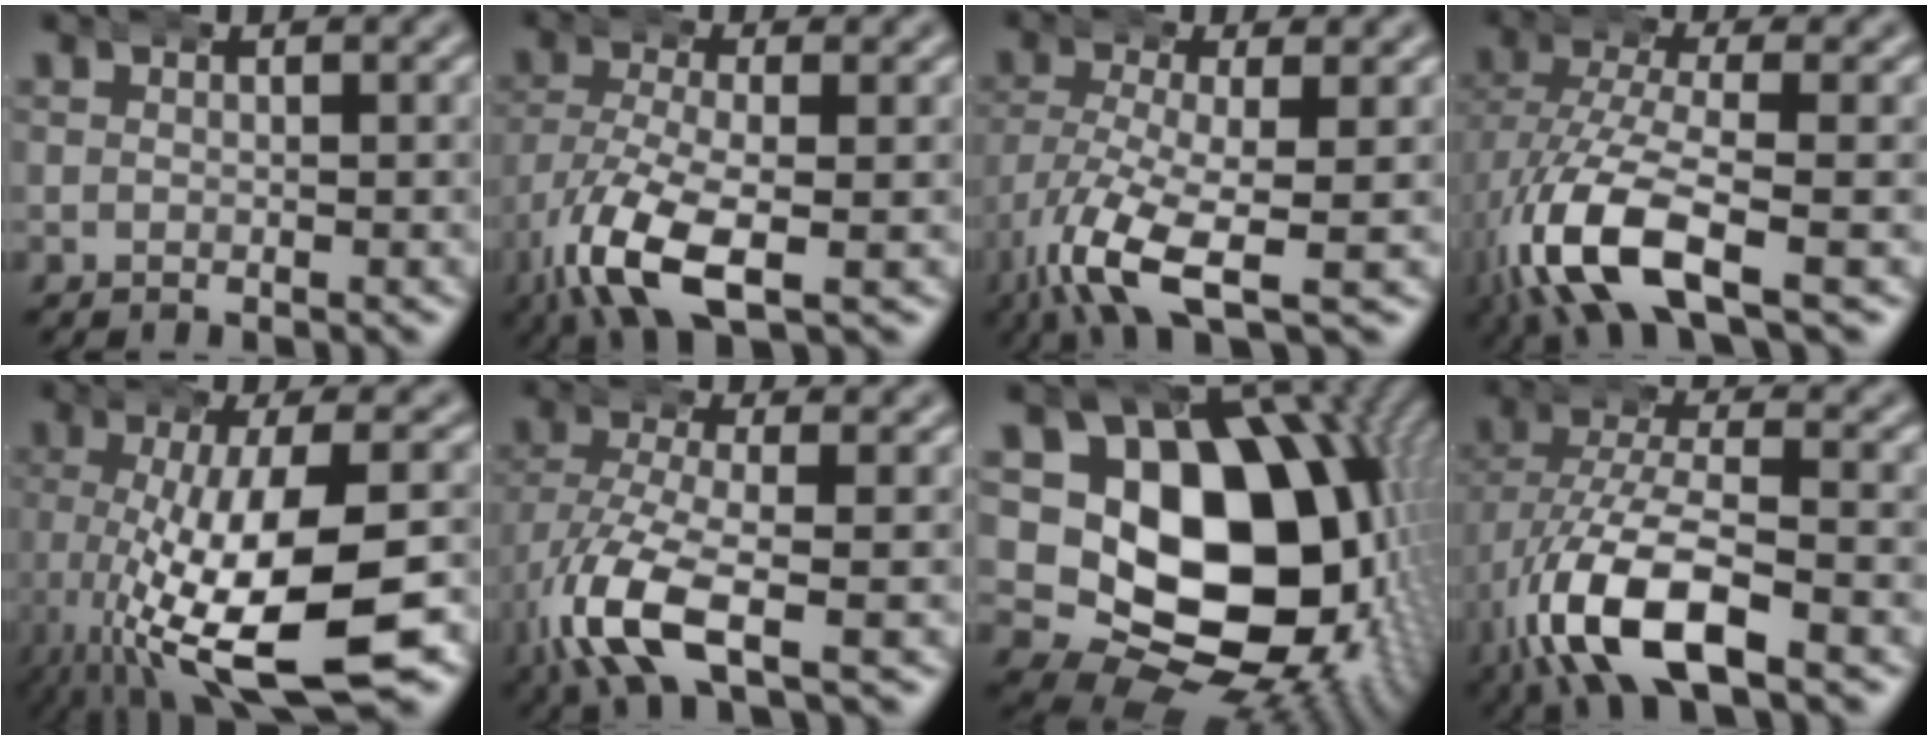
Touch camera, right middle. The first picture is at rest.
{"total": 7.1, "force": [-3.0, 3.0, 5.7], "torque": [-0.128, -0.027, -0.039]}
{"total": 6.8, "force": [-3.3, 2.4, 5.4], "torque": [-0.117, -0.033, -0.043]}
{"total": 7.6, "force": [-2.2, 3.1, 6.6], "torque": [-0.154, -0.028, -0.027]}
{"total": 10.8, "force": [-4.2, 3.2, 9.4], "torque": [-0.166, -0.032, -0.045]}
{"total": 6.4, "force": [-2.1, 2.8, 5.4], "torque": [-0.129, -0.026, -0.029]}
{"total": 26.3, "force": [-1.3, 19.5, 17.6], "torque": [-0.328, -0.082, -0.003]}
{"total": 8.2, "force": [-2.6, 3.7, 6.8], "torque": [-0.142, -0.022, -0.033]}